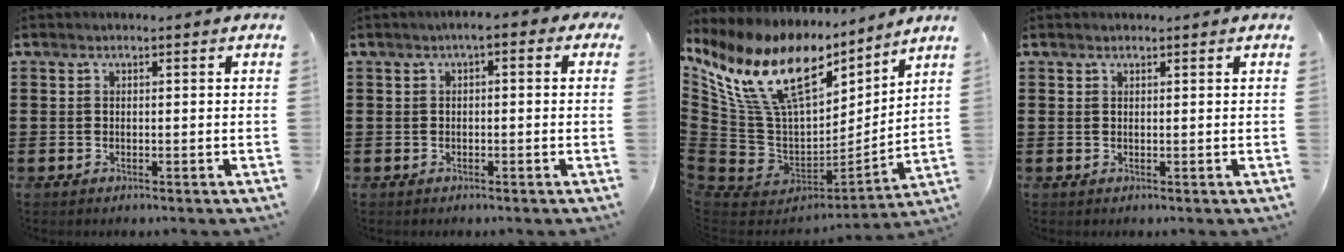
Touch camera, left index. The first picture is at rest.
{"total": 1.8, "force": [-0.4, 0.7, 1.6], "torque": [-0.031, 0.005, -0.012]}
{"total": 17.1, "force": [8.7, 8.9, 11.7], "torque": [-0.286, -0.044, 0.150]}
{"total": 0.7, "force": [0.7, 0.2, 0.1], "torque": [-0.003, 0.000, 0.014]}